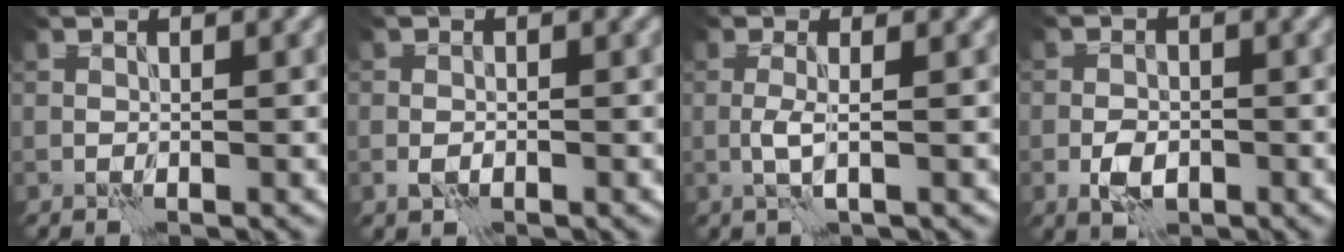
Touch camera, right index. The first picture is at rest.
{"total": 1.3, "force": [-0.5, 0.9, 0.8], "torque": [-0.015, 0.000, -0.012]}
{"total": 1.5, "force": [-0.3, 0.0, 1.4], "torque": [-0.033, 0.002, -0.009]}
{"total": 2.8, "force": [-1.0, 1.8, 1.9], "torque": [-0.030, -0.001, -0.023]}